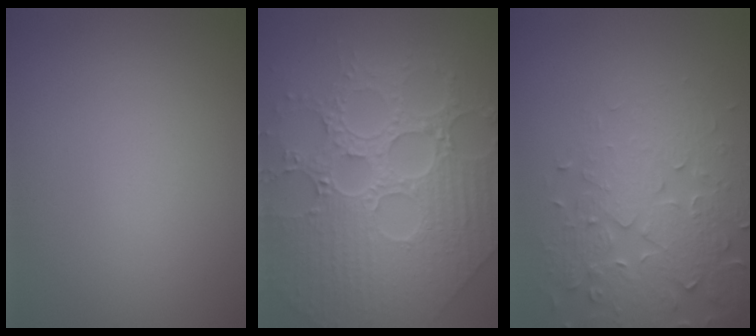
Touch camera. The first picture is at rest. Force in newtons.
{"total": 9.8, "press": 7.2, "slide": 6.7}
{"total": 5.1, "press": 4.7, "slide": 1.9}